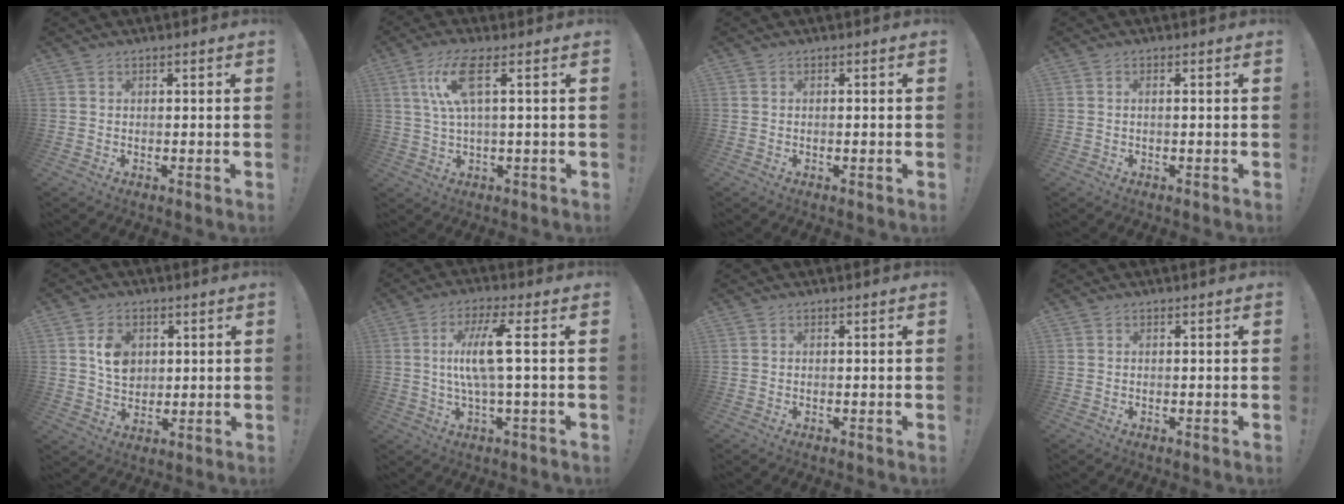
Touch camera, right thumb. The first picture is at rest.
{"total": 9.8, "force": [3.1, 2.2, 9.1], "torque": [-0.171, 0.000, 0.052]}
{"total": 0.6, "force": [-0.3, 0.0, 0.5], "torque": [-0.008, 0.000, -0.005]}
{"total": 1.1, "force": [-0.3, 0.0, 1.0], "torque": [-0.020, 0.001, -0.006]}
{"total": 8.1, "force": [2.1, 6.6, 4.2], "torque": [-0.050, -0.002, 0.039]}
{"total": 11.1, "force": [1.2, 1.1, 11.0], "torque": [-0.217, -0.004, 0.008]}
{"total": 0.0}
{"total": 0.0}